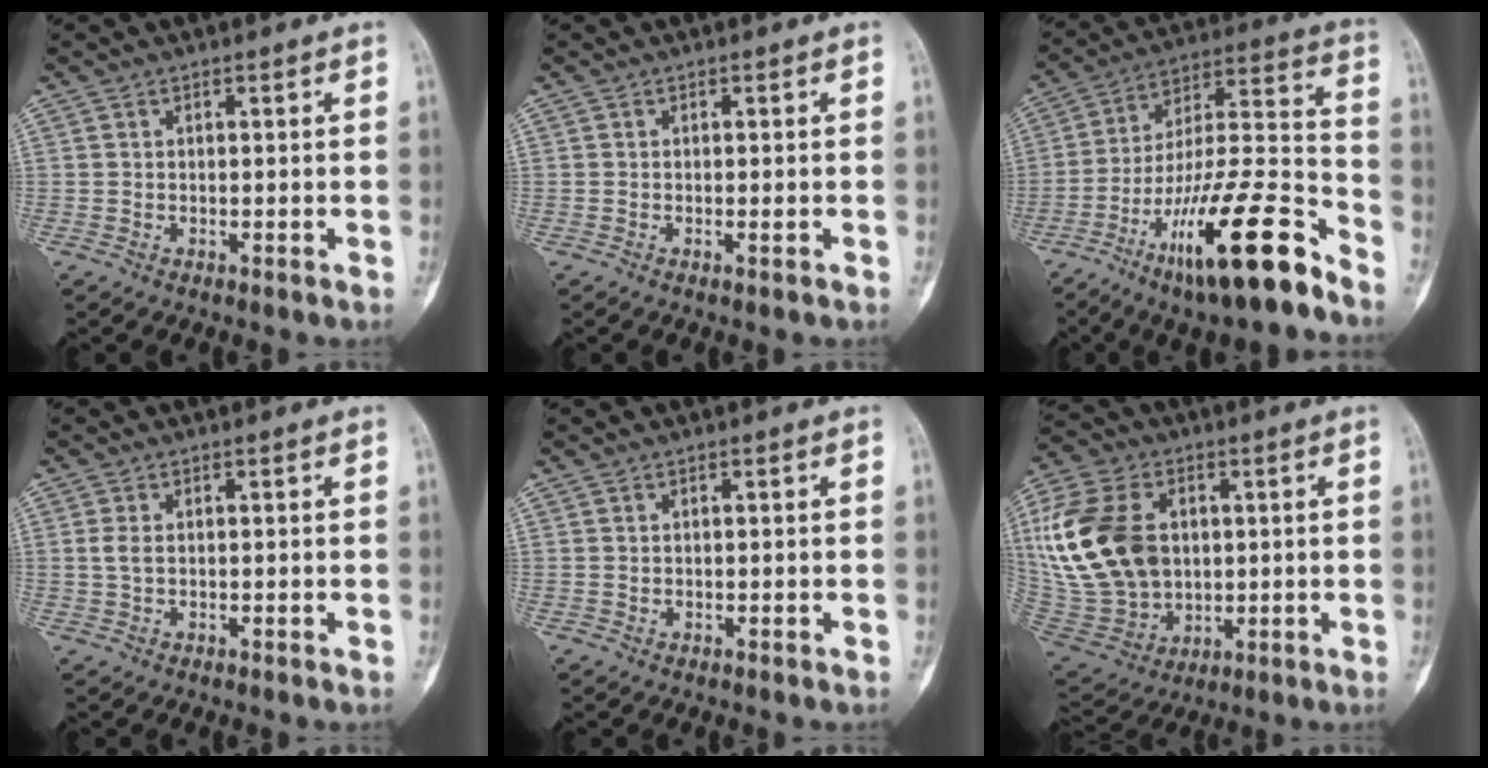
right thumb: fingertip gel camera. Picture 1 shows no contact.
{"total": 0.5, "force": [-0.1, 0.0, 0.5], "torque": [-0.012, -0.001, -0.001]}
{"total": 23.3, "force": [-14.2, 4.5, 17.9], "torque": [-0.309, 0.073, -0.240]}
{"total": 1.8, "force": [0.0, 1.1, 1.4], "torque": [-0.033, 0.001, -0.002]}
{"total": 0.0}
{"total": 25.2, "force": [3.3, 18.0, 17.3], "torque": [-0.366, 0.002, 0.078]}